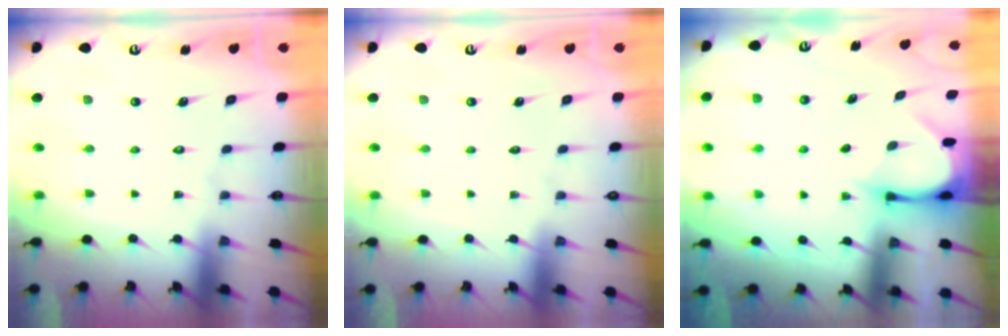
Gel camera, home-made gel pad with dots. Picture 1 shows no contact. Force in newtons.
{"total": 0.0}
{"total": 3.8, "press": 3.8, "slide": 0.2}